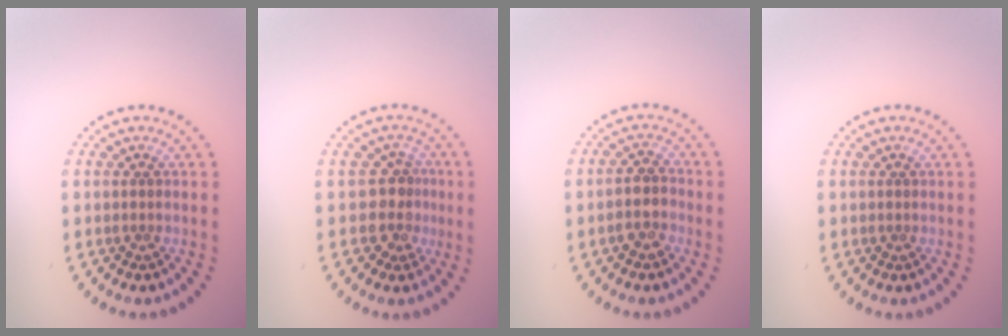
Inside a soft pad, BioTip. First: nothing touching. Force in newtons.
{"total": 2.5, "press": 1.9, "slide": 1.7}
{"total": 2.1, "press": 2.0, "slide": 0.7}
{"total": 0.0}